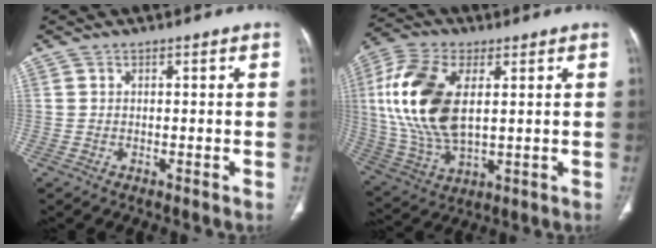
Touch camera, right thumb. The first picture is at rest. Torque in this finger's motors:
{"motor_torque": [-1.20, 2.09, 1.77, 0.62, 0.26]}